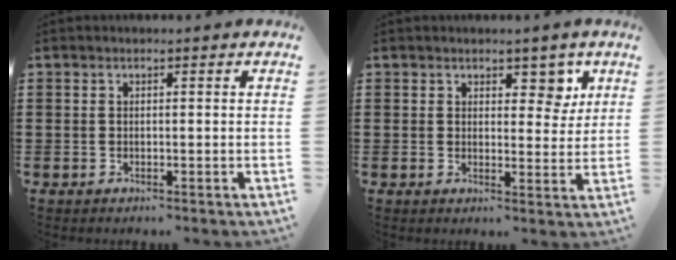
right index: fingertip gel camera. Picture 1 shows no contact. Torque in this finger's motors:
{"motor_torque": [-0.18, 0.12, 0.16, 0.00]}